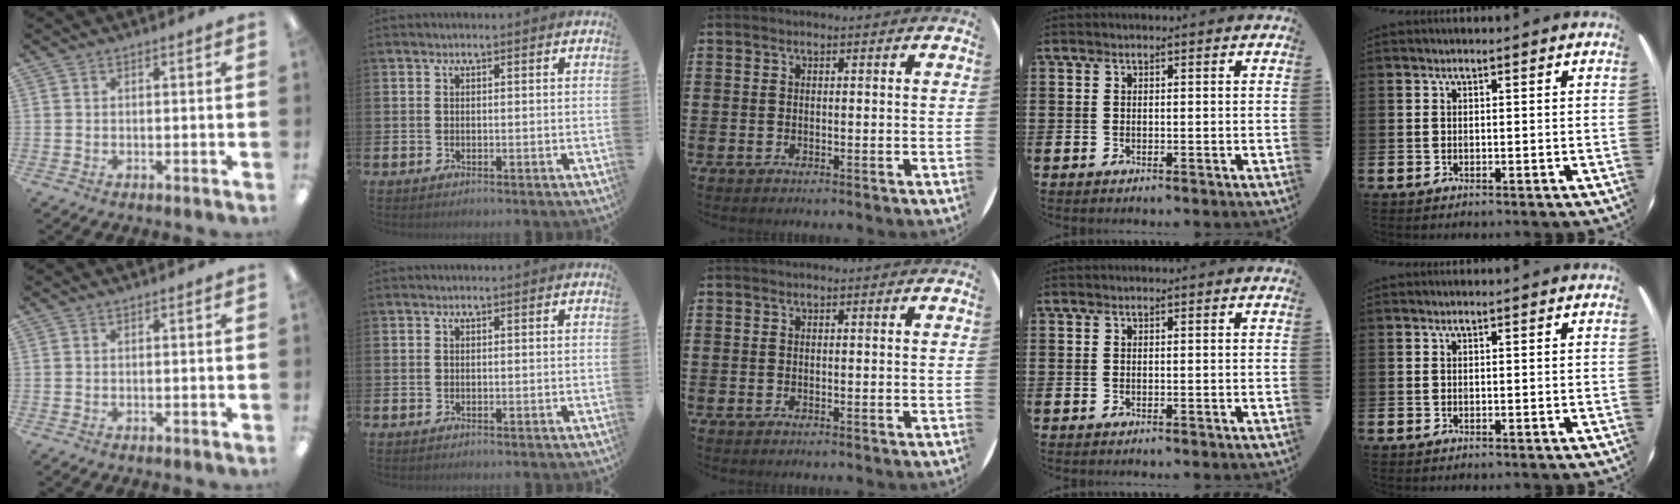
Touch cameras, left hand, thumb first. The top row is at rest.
{}